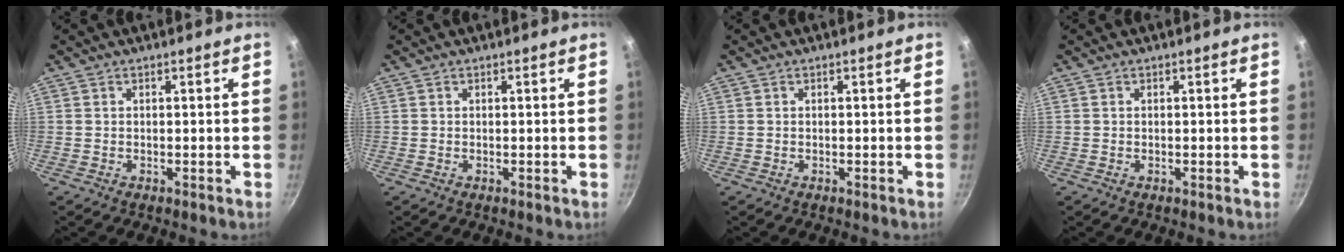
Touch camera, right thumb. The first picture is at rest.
{"total": 0.0}
{"total": 0.0}
{"total": 0.0}